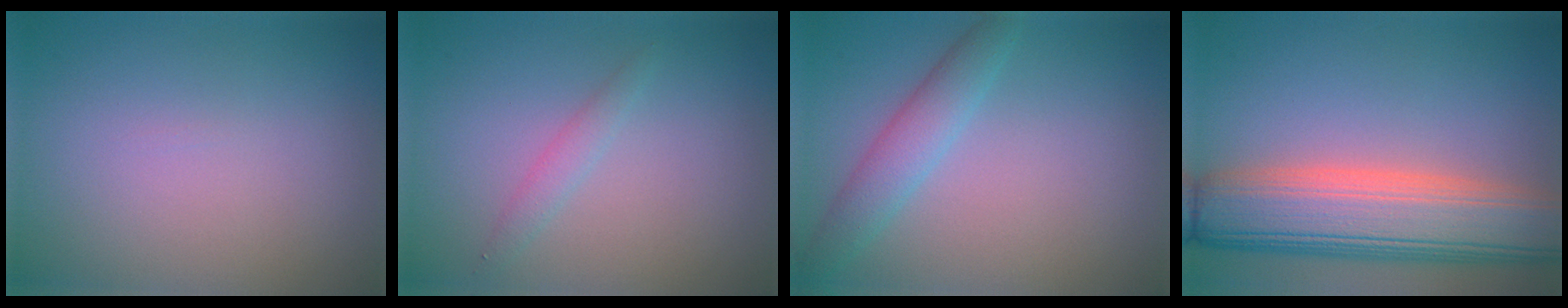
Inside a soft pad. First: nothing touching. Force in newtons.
{"total": 1.2, "press": 1.2, "slide": 0.1}
{"total": 3.0, "press": 3.0, "slide": 0.1}
{"total": 10.6, "press": 10.5, "slide": 0.7}